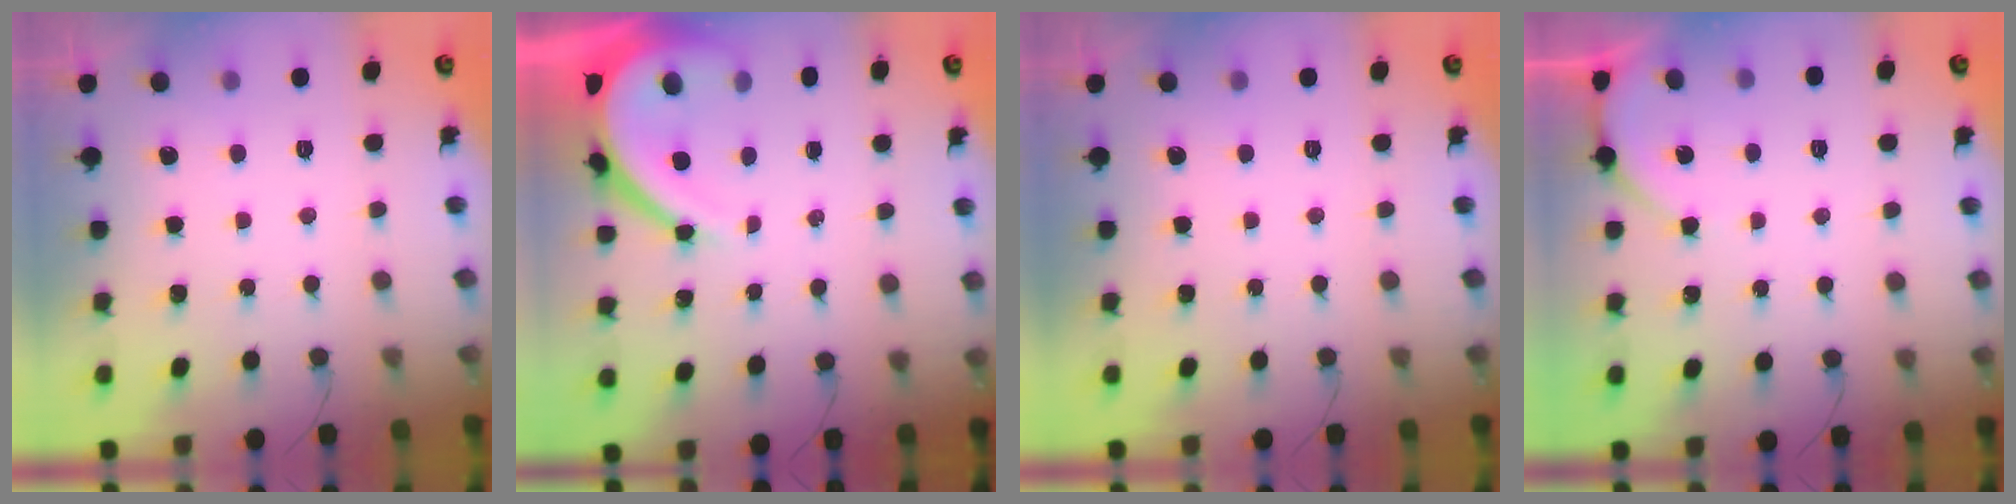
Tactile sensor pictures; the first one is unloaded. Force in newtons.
{"total": 11.2, "press": 11.1, "slide": 1.4}
{"total": 0.0}
{"total": 2.2, "press": 2.2, "slide": 0.3}